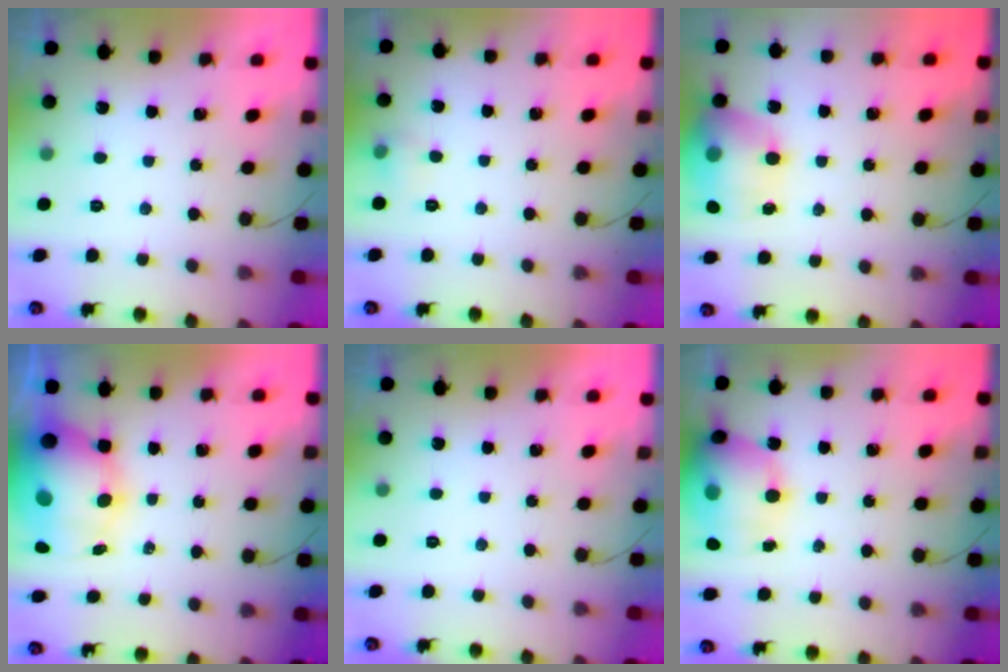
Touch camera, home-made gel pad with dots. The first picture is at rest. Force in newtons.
{"total": 4.3, "press": 4.1, "slide": 1.4}
{"total": 17.2, "press": 17.1, "slide": 1.2}
{"total": 12.3, "press": 11.9, "slide": 2.9}
{"total": 0.0}
{"total": 19.8, "press": 19.5, "slide": 3.8}